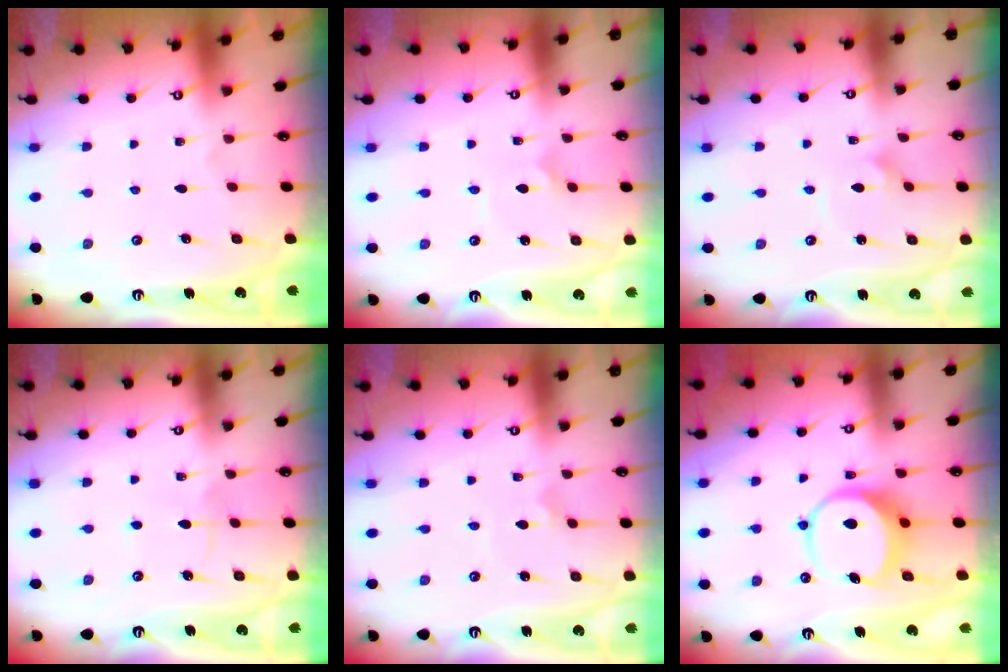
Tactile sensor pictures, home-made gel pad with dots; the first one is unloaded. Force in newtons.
{"total": 2.7, "press": 2.7, "slide": 0.2}
{"total": 1.6, "press": 1.6, "slide": 0.0}
{"total": 5.3, "press": 5.3, "slide": 0.2}
{"total": 1.8, "press": 1.7, "slide": 0.4}
{"total": 7.8, "press": 7.7, "slide": 1.1}